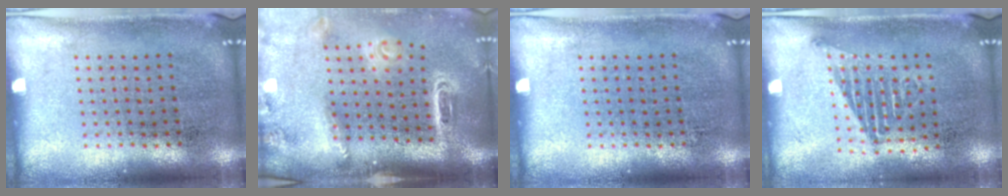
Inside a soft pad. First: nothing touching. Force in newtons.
{"total": 2.9, "press": 2.1, "slide": 2.0}
{"total": 0.0}
{"total": 1.1, "press": 1.0, "slide": 0.6}